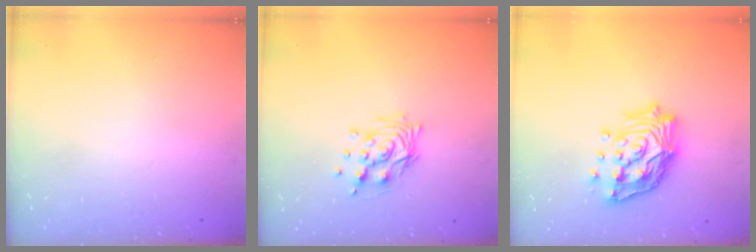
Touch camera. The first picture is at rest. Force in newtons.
{"total": 10.6, "press": 10.5, "slide": 1.0}
{"total": 16.9, "press": 16.7, "slide": 2.3}